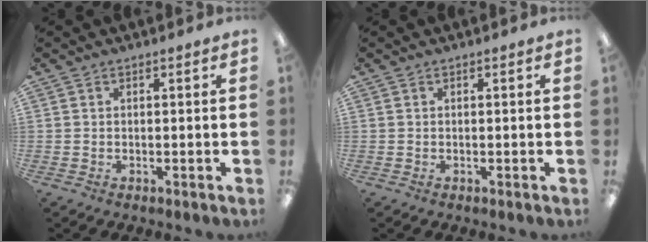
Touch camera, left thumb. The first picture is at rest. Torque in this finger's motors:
{"motor_torque": [0.00, 0.00, 0.11, -0.10, 0.00]}